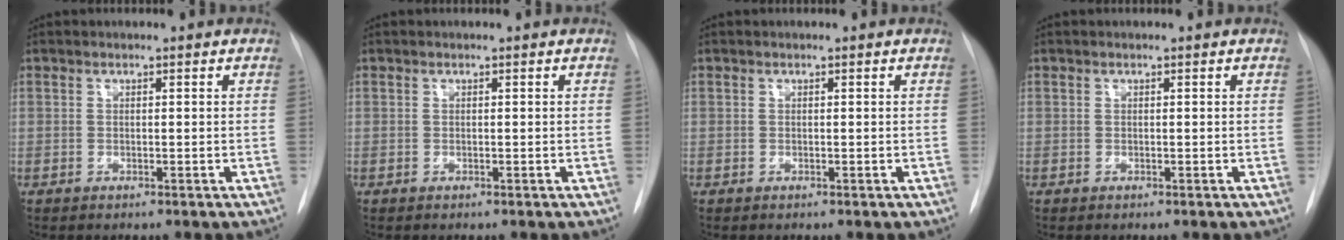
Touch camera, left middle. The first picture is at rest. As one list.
[{"total": 0.0}, {"total": 0.0}, {"total": 0.0}]